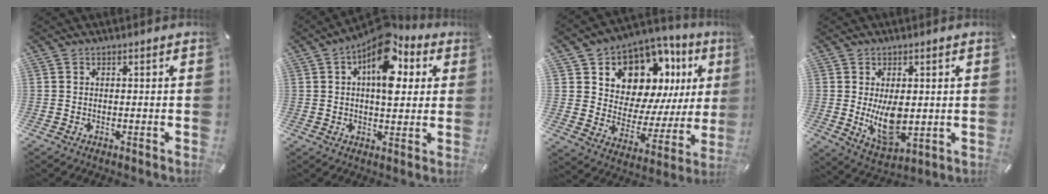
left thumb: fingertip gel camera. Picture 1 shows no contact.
{"total": 14.5, "force": [5.8, 7.8, 10.7], "torque": [-0.146, -0.029, 0.098]}
{"total": 13.0, "force": [8.5, 8.6, 4.8], "torque": [-0.073, -0.083, 0.150]}
{"total": 10.5, "force": [0.3, 5.8, 8.7], "torque": [-0.150, -0.020, 0.009]}